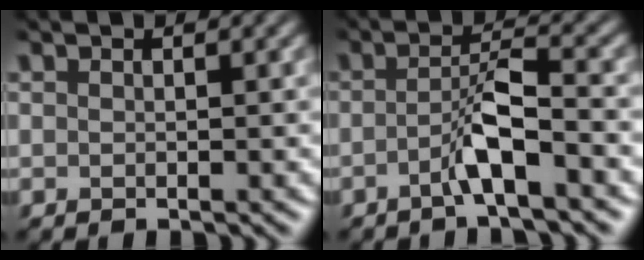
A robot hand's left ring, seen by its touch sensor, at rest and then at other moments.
{"total": 3.3, "force": [-1.5, 0.3, 3.0], "torque": [-0.054, 0.014, -0.035]}